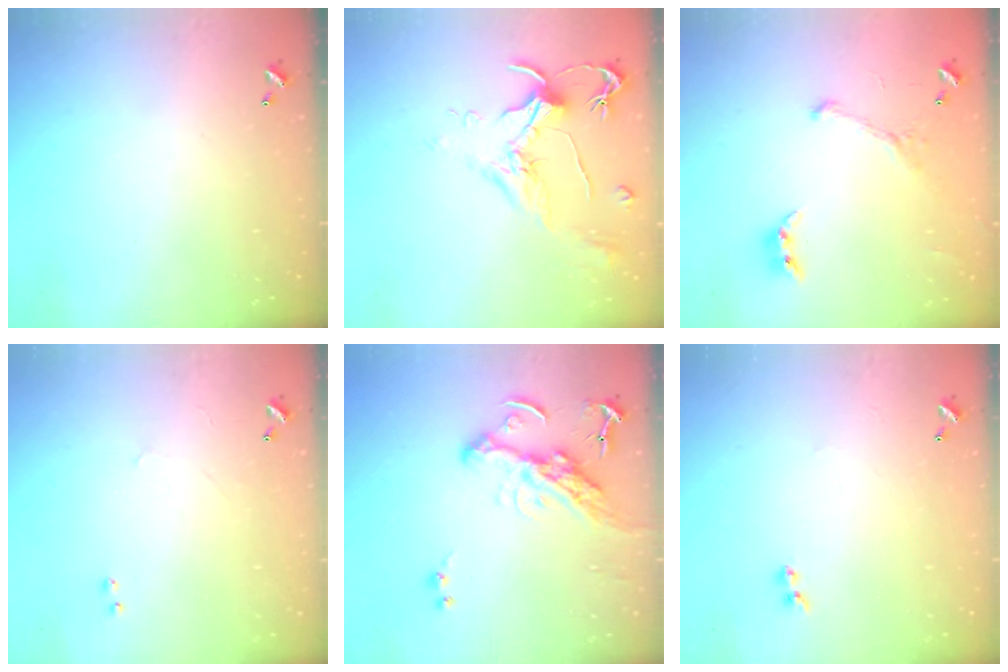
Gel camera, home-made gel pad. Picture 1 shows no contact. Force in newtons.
{"total": 2.0, "press": 1.8, "slide": 0.8}
{"total": 2.0, "press": 2.0, "slide": 0.4}
{"total": 2.5, "press": 2.4, "slide": 0.4}
{"total": 12.7, "press": 12.6, "slide": 1.7}
{"total": 1.9, "press": 1.7, "slide": 0.9}